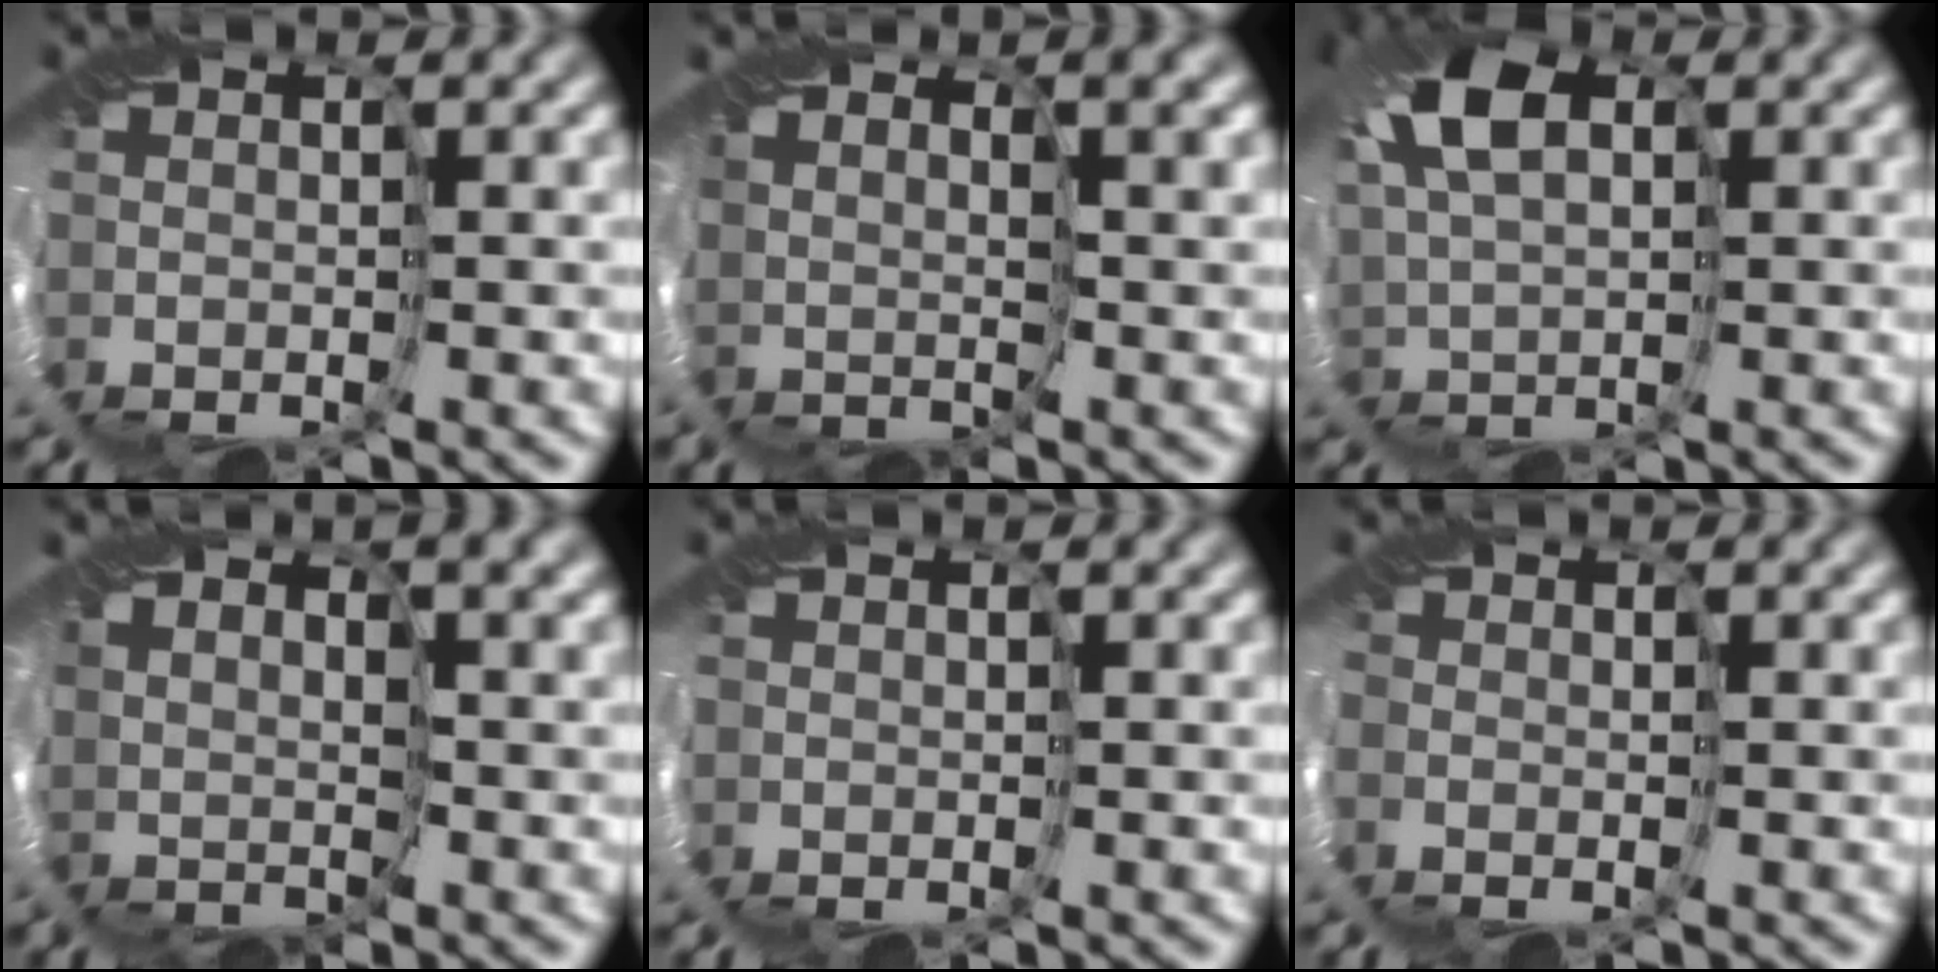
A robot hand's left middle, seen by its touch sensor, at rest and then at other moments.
{"total": 3.1, "force": [2.8, 0.7, 1.0], "torque": [-0.020, 0.010, 0.056]}
{"total": 6.2, "force": [2.8, 3.3, 4.4], "torque": [-0.117, 0.025, 0.046]}
{"total": 2.7, "force": [2.4, 0.8, 0.9], "torque": [-0.018, 0.009, 0.048]}
{"total": 0.8, "force": [-0.4, 0.8, 0.2], "torque": [-0.006, -0.004, -0.005]}
{"total": 1.2, "force": [-0.7, 0.9, 0.4], "torque": [-0.012, -0.004, -0.008]}